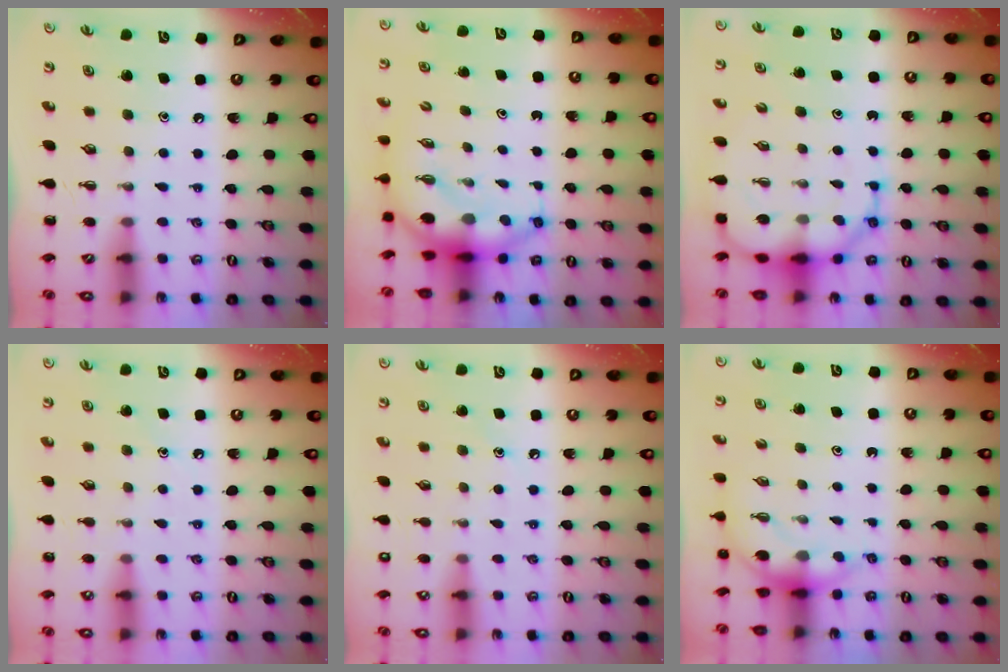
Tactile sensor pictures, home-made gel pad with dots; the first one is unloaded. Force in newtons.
{"total": 7.0, "press": 6.9, "slide": 1.6}
{"total": 10.7, "press": 10.2, "slide": 3.1}
{"total": 7.5, "press": 7.3, "slide": 2.0}
{"total": 7.2, "press": 7.0, "slide": 1.7}
{"total": 4.6, "press": 4.6, "slide": 0.4}